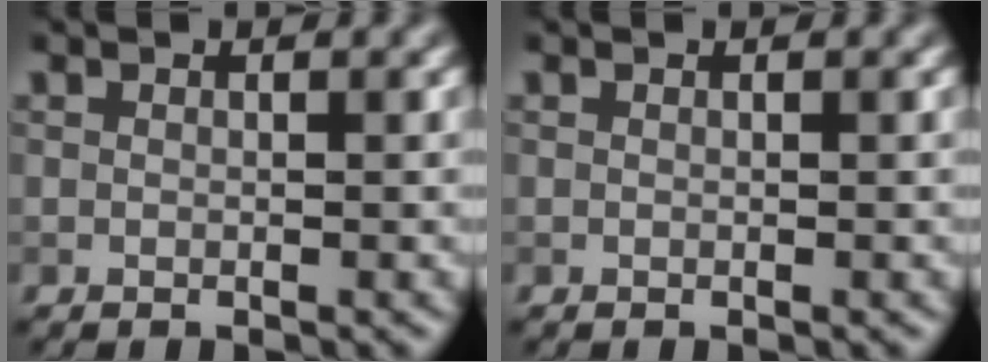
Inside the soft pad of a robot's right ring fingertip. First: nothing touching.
{"total": 0.0}